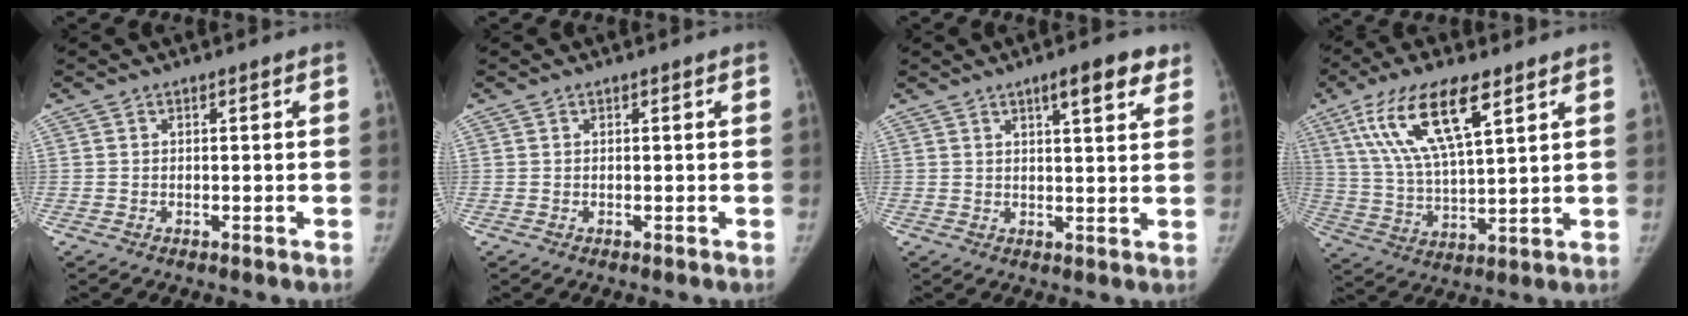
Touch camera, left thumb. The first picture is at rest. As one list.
[{"total": 0.0}, {"total": 7.0, "force": [4.2, 1.8, 5.3], "torque": [-0.056, -0.018, 0.056]}, {"total": 16.1, "force": [8.1, 5.4, 12.9], "torque": [-0.238, -0.019, 0.156]}]